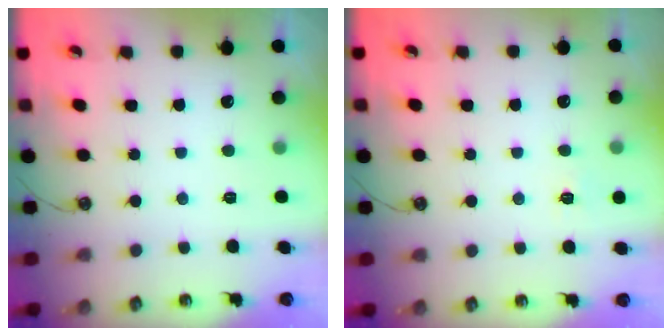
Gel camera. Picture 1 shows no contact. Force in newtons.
{"total": 5.1, "press": 5.1, "slide": 0.4}